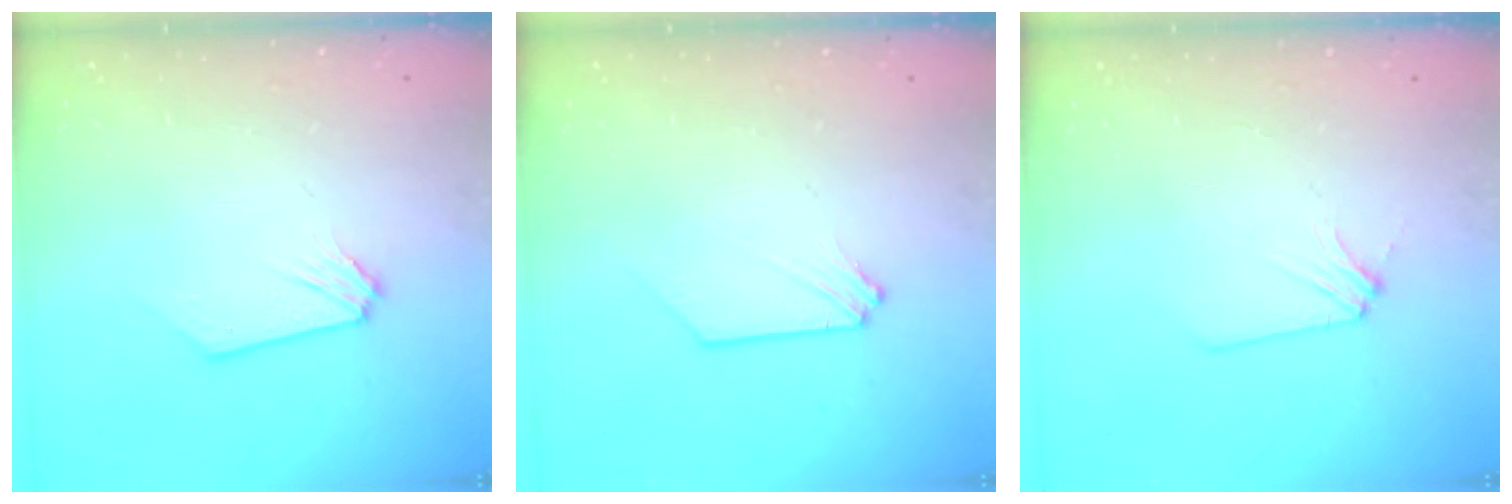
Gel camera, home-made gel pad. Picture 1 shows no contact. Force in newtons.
{"total": 0.0}
{"total": 2.3, "press": 2.3, "slide": 0.3}